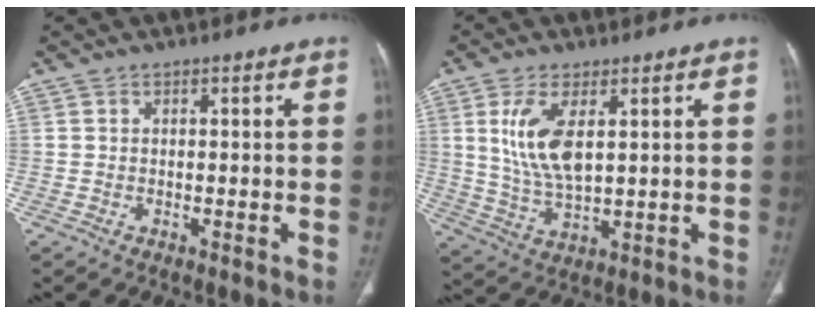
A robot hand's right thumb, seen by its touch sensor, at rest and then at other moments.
{"total": 10.3, "force": [2.9, 4.6, 8.8], "torque": [-0.181, -0.018, 0.066]}